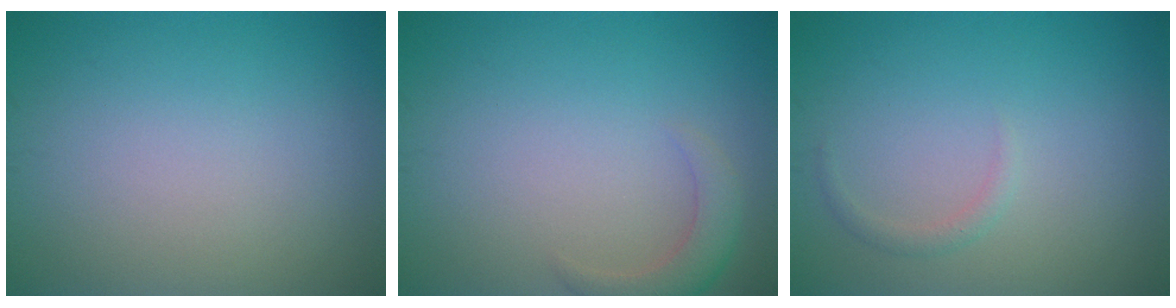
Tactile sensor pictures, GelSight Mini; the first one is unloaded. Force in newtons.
{"total": 2.5, "press": 2.5, "slide": 0.3}
{"total": 0.9, "press": 0.9, "slide": 0.0}